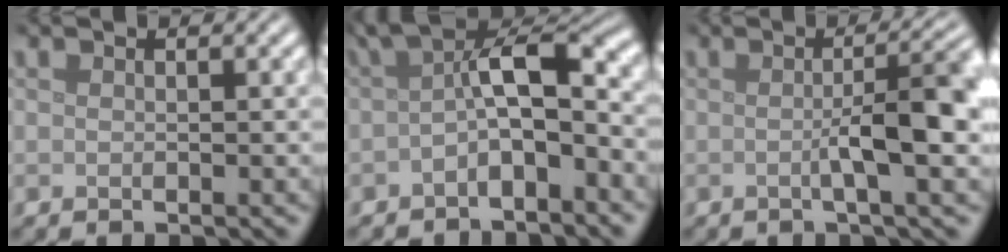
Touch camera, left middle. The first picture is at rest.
{"total": 5.6, "force": [-0.9, 2.2, 5.1], "torque": [-0.076, 0.013, -0.025]}
{"total": 6.2, "force": [-0.3, 1.2, 6.1], "torque": [-0.091, 0.005, -0.005]}